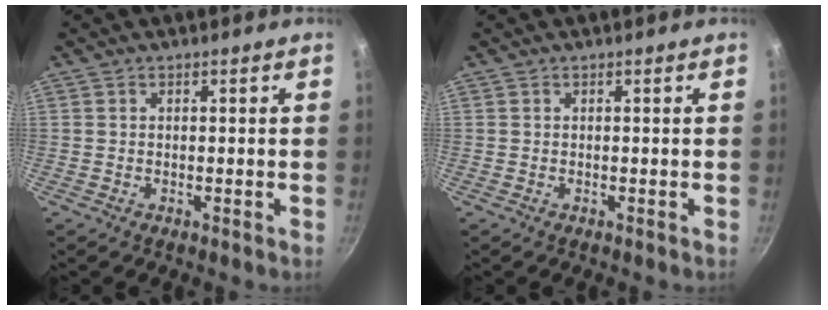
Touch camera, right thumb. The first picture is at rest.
{"total": 0.0}